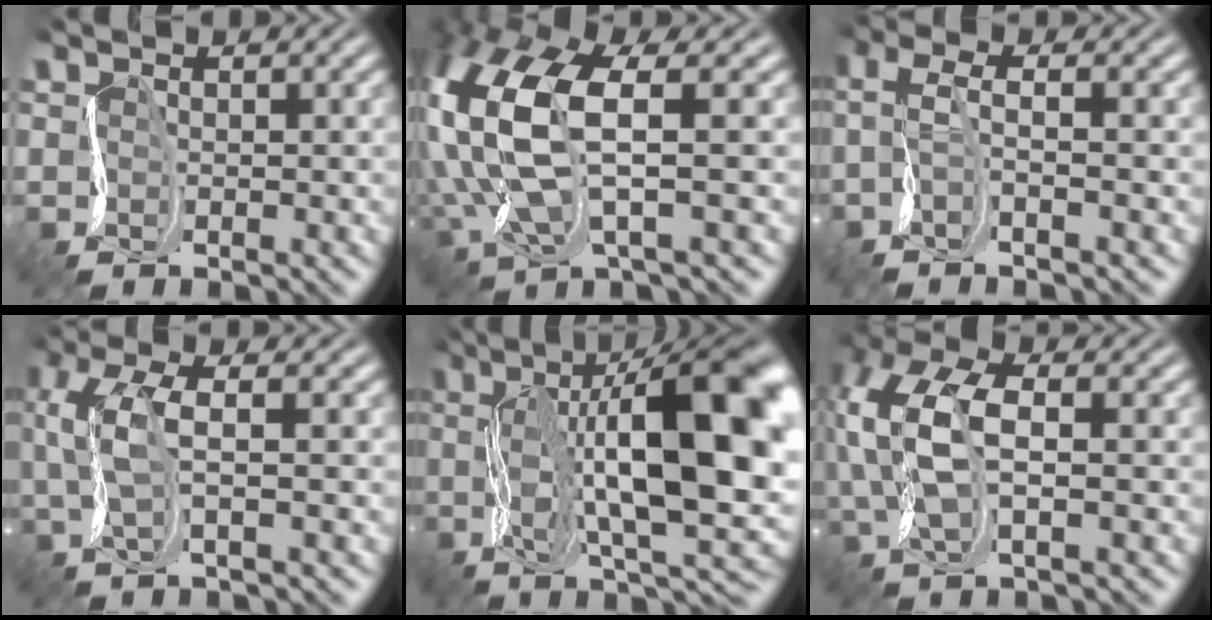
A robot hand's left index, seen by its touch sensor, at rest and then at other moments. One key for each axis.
{"total": 11.3, "fx": 1.0, "fy": 5.1, "fz": 10.1, "tx": -0.253, "ty": -0.007, "tz": 0.025}
{"total": 3.5, "fx": -0.5, "fy": 0.9, "fz": 3.4, "tx": -0.071, "ty": 0.002, "tz": -0.016}
{"total": 4.8, "fx": 0.5, "fy": 1.7, "fz": 4.5, "tx": -0.109, "ty": 0.003, "tz": 0.005}
{"total": 18.8, "fx": 3.0, "fy": 6.9, "fz": 17.2, "tx": -0.245, "ty": 0.010, "tz": 0.056}
{"total": 8.7, "fx": 0.7, "fy": 4.5, "fz": 7.4, "tx": -0.193, "ty": 0.009, "tz": 0.008}